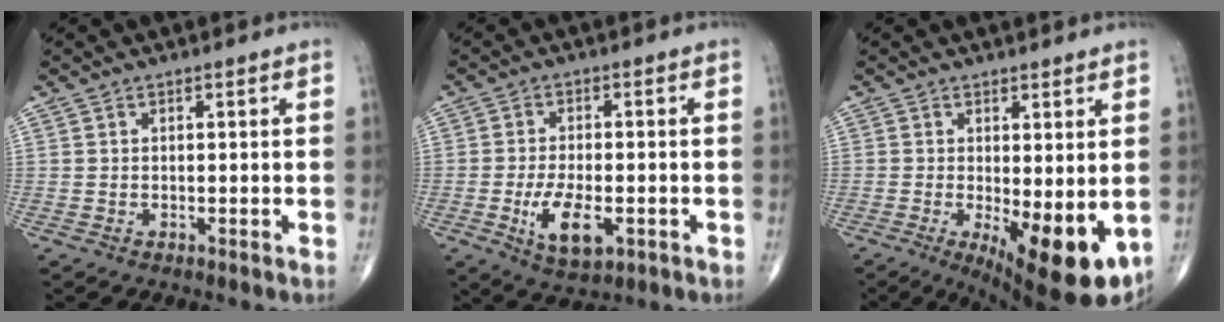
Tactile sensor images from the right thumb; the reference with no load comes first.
{"total": 8.5, "force": [-2.6, 3.9, 7.0], "torque": [-0.123, -0.002, -0.038]}
{"total": 12.8, "force": [-2.8, 4.5, 11.6], "torque": [-0.162, -0.028, -0.026]}